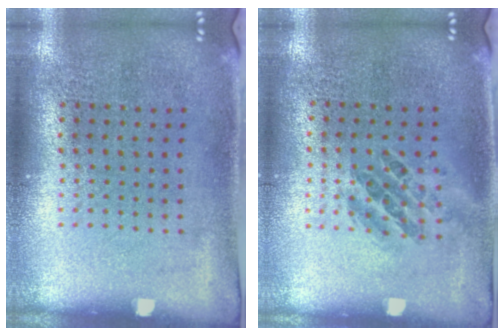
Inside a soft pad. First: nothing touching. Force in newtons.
{"total": 1.0, "press": 0.9, "slide": 0.5}